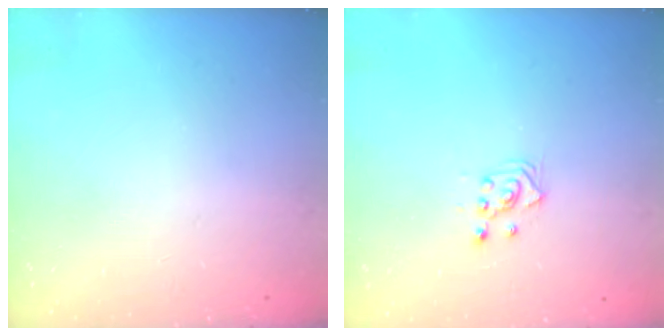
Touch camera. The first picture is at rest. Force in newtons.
{"total": 2.4, "press": 2.2, "slide": 0.8}